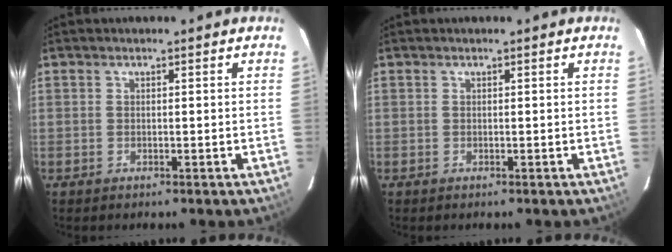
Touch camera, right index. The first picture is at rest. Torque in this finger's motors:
{"motor_torque": [0.00, 0.00, 0.01, 0.00]}